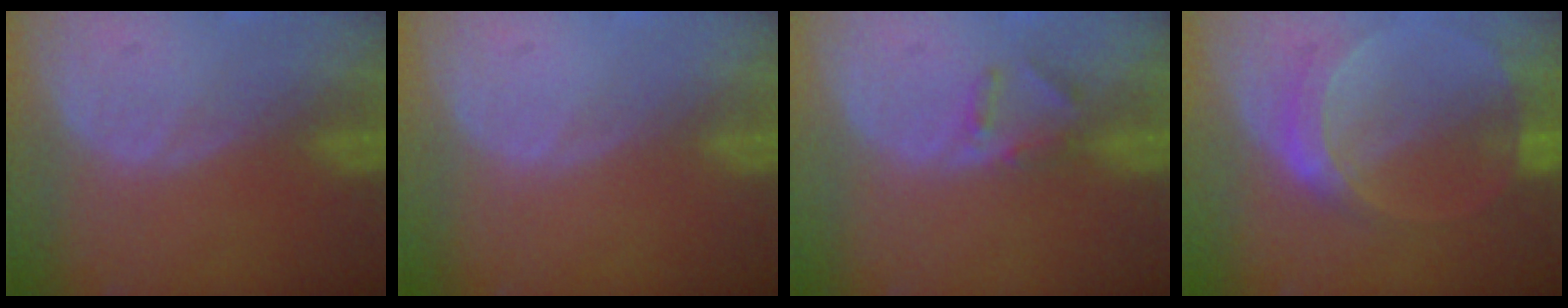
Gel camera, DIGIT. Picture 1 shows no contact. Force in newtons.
{"total": 0.0}
{"total": 2.5, "press": 2.3, "slide": 1.0}
{"total": 6.1, "press": 5.6, "slide": 2.4}